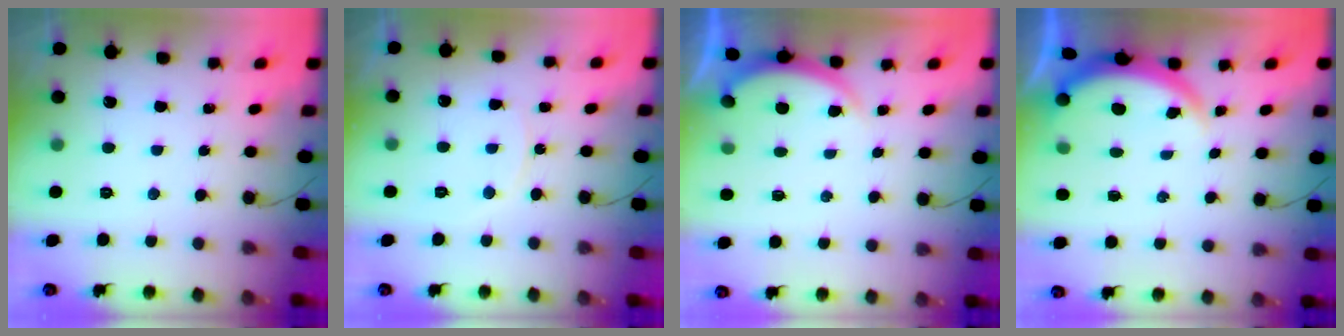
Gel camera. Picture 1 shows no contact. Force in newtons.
{"total": 4.0, "press": 3.9, "slide": 0.7}
{"total": 2.5, "press": 2.5, "slide": 0.5}
{"total": 4.3, "press": 4.3, "slide": 0.3}